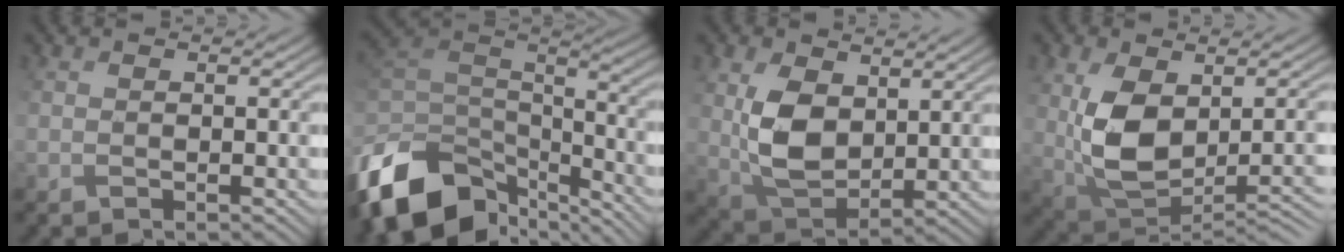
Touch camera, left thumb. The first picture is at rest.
{"total": 15.6, "force": [-8.8, 8.7, 9.5], "torque": [-0.264, -0.017, -0.144]}
{"total": 8.2, "force": [2.1, 5.2, 6.0], "torque": [-0.138, -0.012, 0.049]}
{"total": 9.8, "force": [-0.5, 5.5, 8.1], "torque": [-0.159, -0.018, 0.001]}